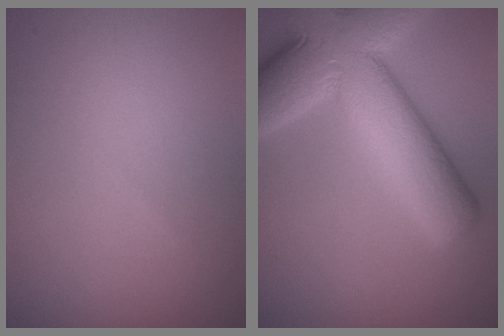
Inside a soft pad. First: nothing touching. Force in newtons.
{"total": 11.6, "press": 11.6, "slide": 0.4}